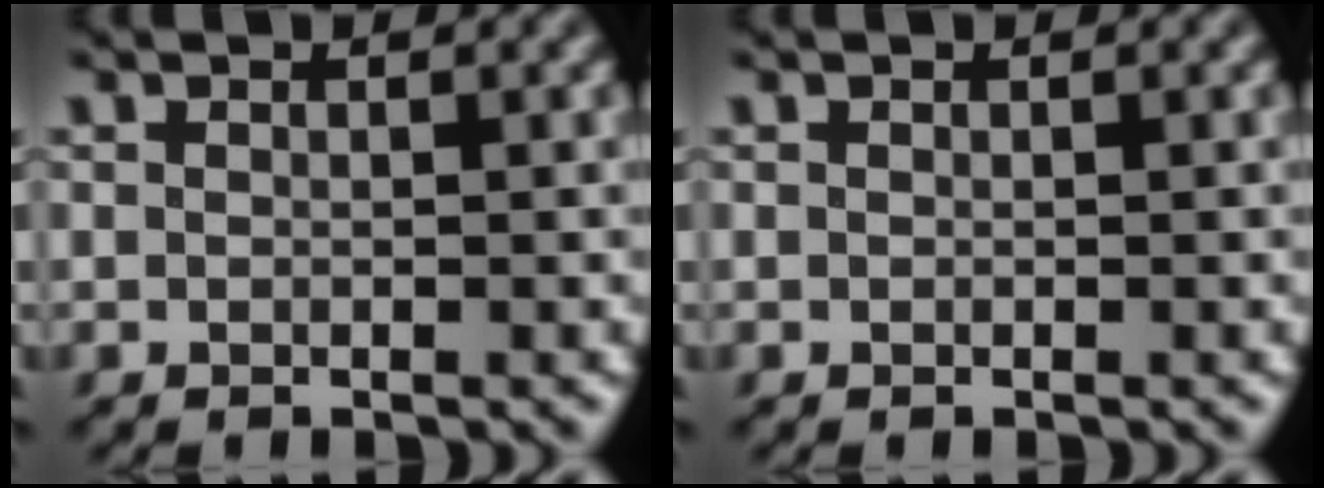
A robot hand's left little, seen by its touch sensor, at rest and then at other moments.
{"total": 0.0}